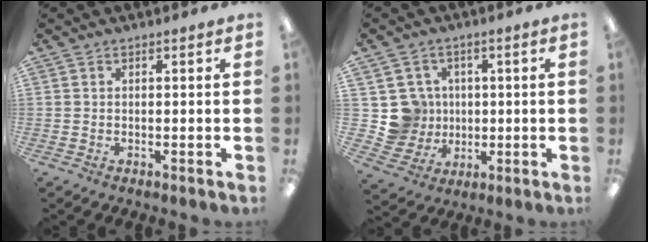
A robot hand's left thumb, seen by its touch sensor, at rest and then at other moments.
{"total": 8.3, "force": [1.4, 8.2, 0.9], "torque": [-0.032, 0.004, 0.038]}